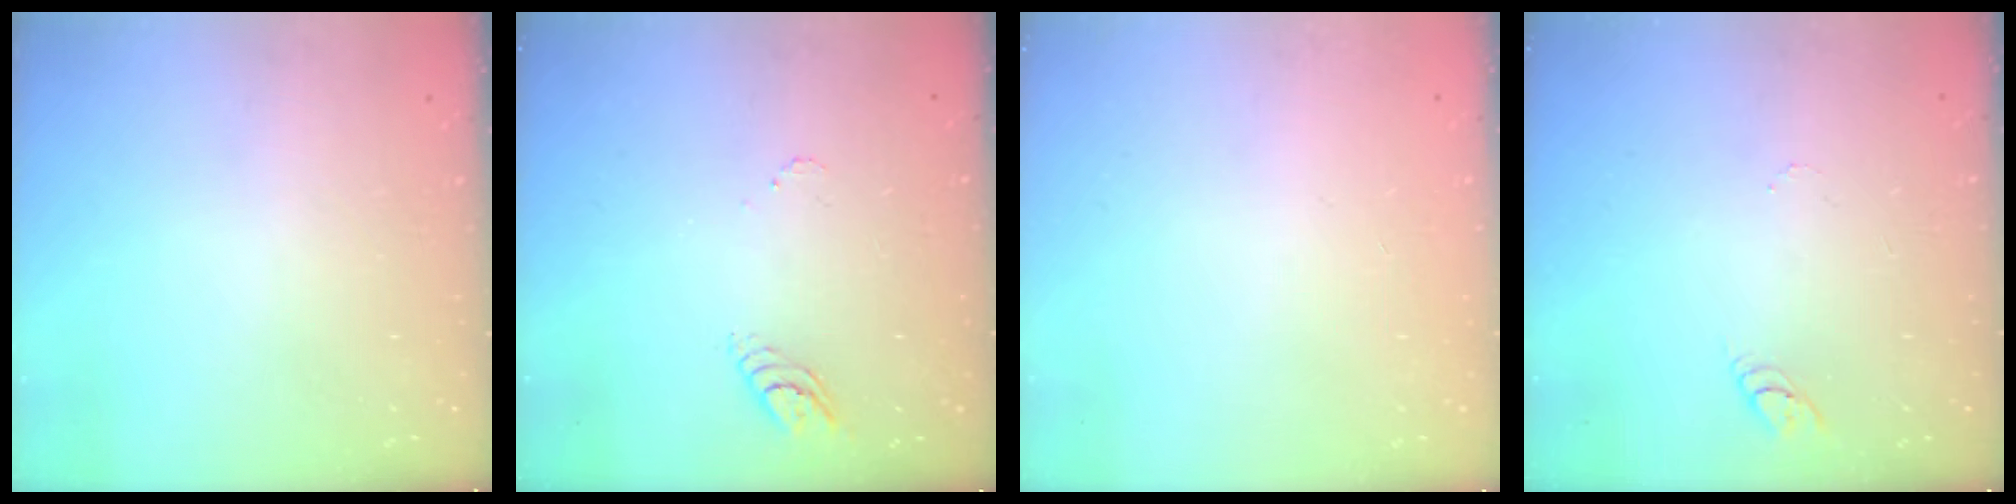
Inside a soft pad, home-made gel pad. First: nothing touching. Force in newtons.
{"total": 3.4, "press": 3.4, "slide": 0.4}
{"total": 0.0}
{"total": 3.2, "press": 3.2, "slide": 0.3}